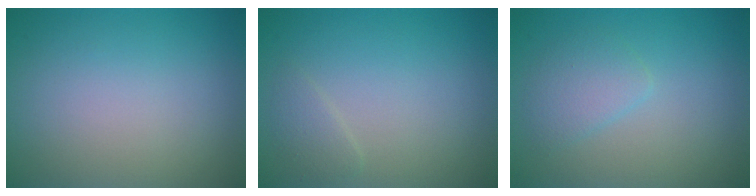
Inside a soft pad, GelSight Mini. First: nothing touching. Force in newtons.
{"total": 1.1, "press": 1.1, "slide": 0.1}
{"total": 2.0, "press": 2.0, "slide": 0.1}